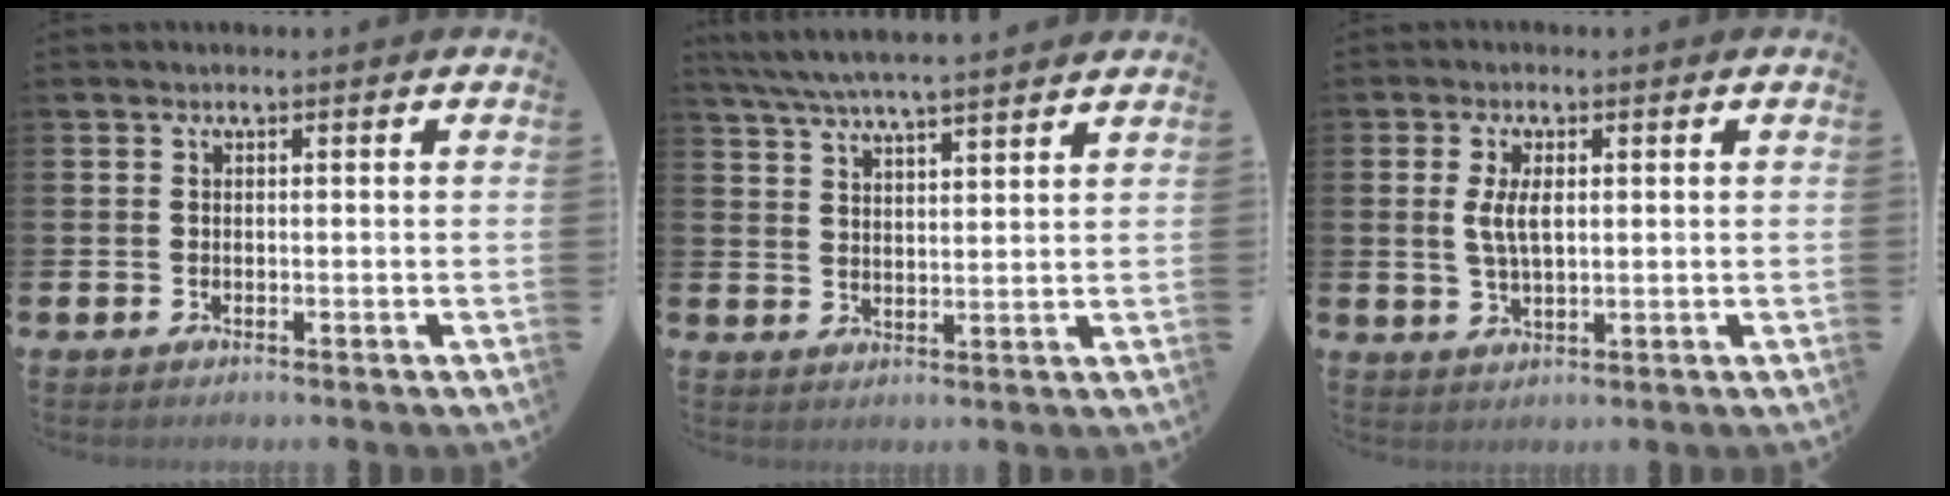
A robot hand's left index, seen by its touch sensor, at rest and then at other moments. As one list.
[{"total": 5.9, "force": [5.6, 0.1, 1.8], "torque": [-0.060, -0.024, 0.101]}, {"total": 4.1, "force": [1.1, 1.8, 3.5], "torque": [-0.064, 0.004, 0.017]}]